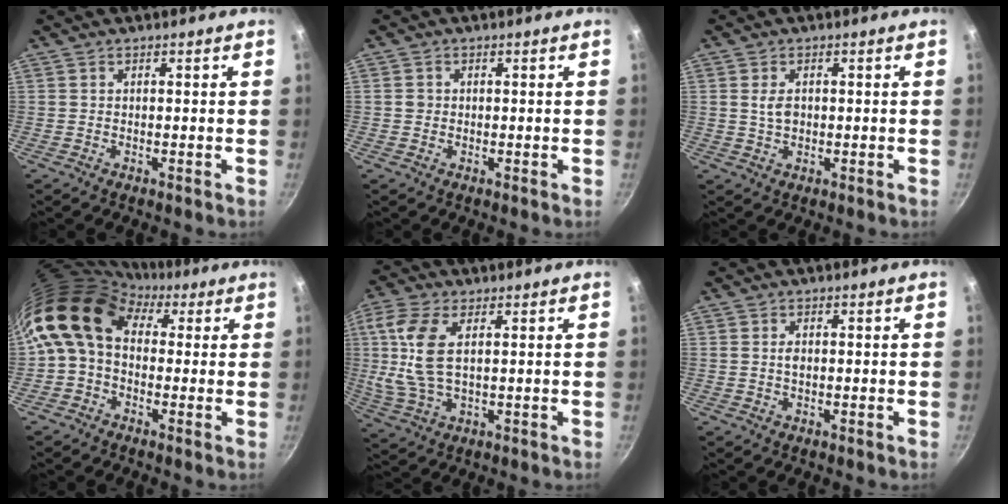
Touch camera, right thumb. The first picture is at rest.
{"total": 1.2, "force": [-0.1, 1.2, 0.3], "torque": [-0.001, 0.005, -0.002]}
{"total": 3.1, "force": [0.4, 2.1, 2.2], "torque": [-0.032, 0.000, 0.009]}
{"total": 12.8, "force": [2.5, 9.5, 8.2], "torque": [-0.138, 0.025, 0.018]}
{"total": 10.7, "force": [2.0, 5.0, 9.2], "torque": [-0.202, 0.003, 0.040]}
{"total": 1.4, "force": [0.1, 0.8, 1.1], "torque": [-0.017, 0.002, 0.001]}